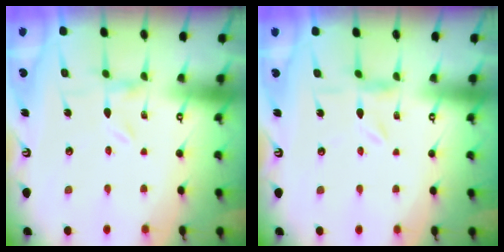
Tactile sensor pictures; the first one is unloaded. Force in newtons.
{"total": 2.2, "press": 2.2, "slide": 0.2}